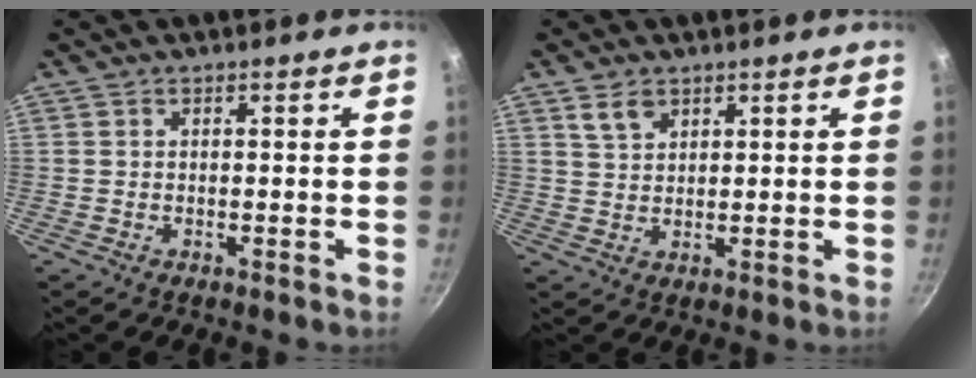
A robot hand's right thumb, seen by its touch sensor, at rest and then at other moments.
{"total": 3.9, "force": [2.4, 2.4, 2.0], "torque": [-0.029, -0.005, 0.049]}